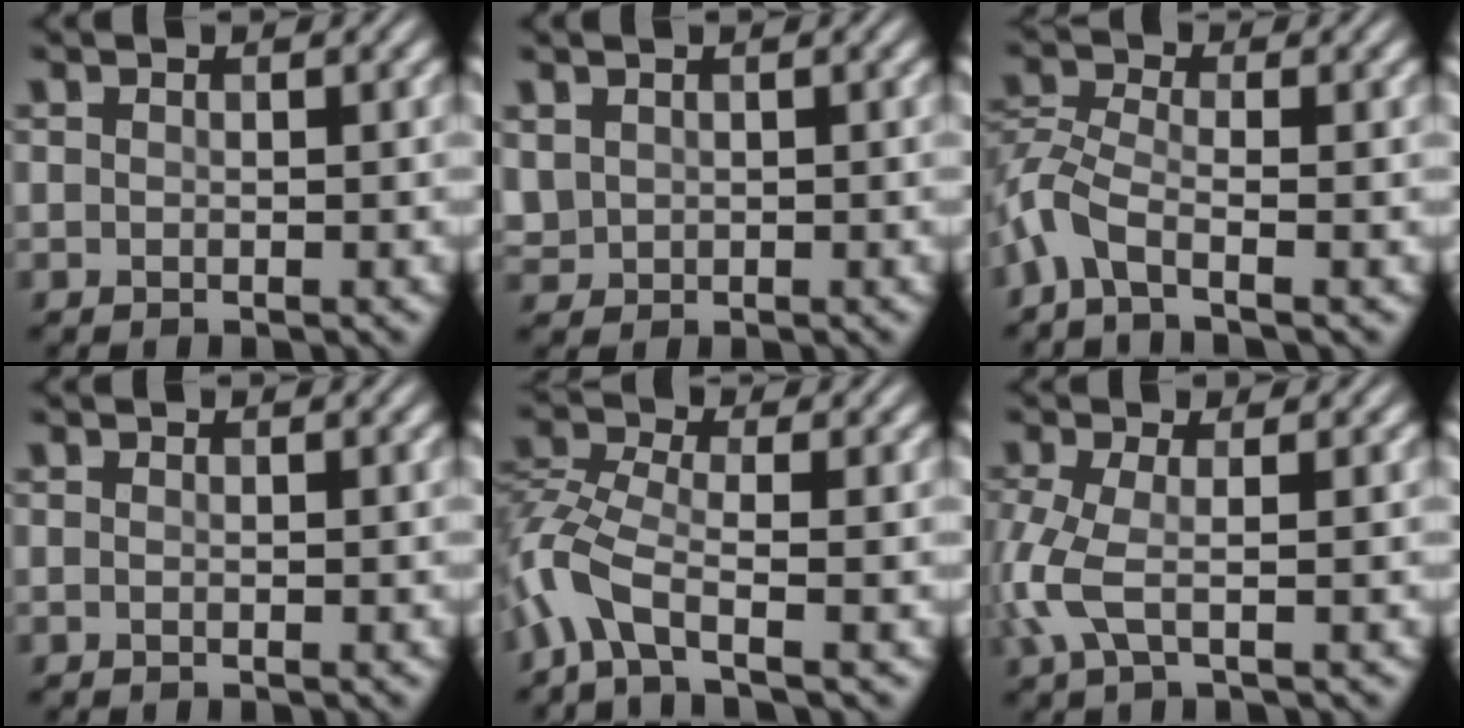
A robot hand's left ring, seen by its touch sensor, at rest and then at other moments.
{"total": 1.4, "force": [0.6, 1.2, 0.4], "torque": [-0.015, -0.002, 0.018]}
{"total": 3.6, "force": [-2.3, 1.1, 2.5], "torque": [-0.067, 0.000, -0.063]}
{"total": 0.0}
{"total": 4.6, "force": [-2.6, 1.4, 3.6], "torque": [-0.092, -0.002, -0.070]}
{"total": 3.7, "force": [-0.8, 1.2, 3.5], "torque": [-0.100, -0.005, -0.022]}